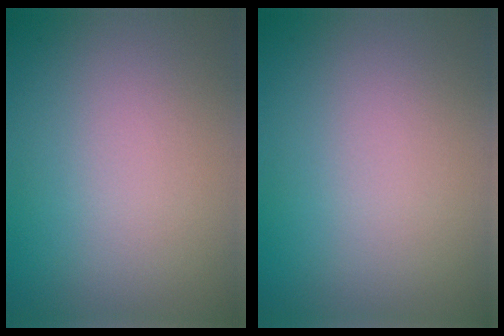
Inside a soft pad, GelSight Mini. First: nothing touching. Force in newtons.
{"total": 0.0}